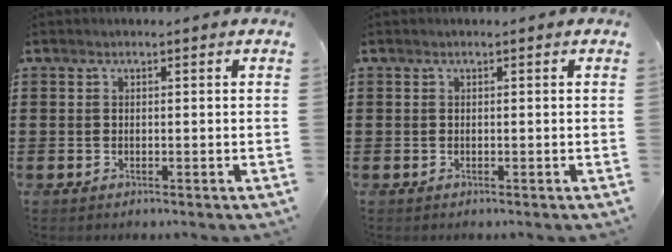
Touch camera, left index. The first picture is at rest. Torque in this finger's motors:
{"motor_torque": [0.00, 0.00, 0.00, -0.01]}